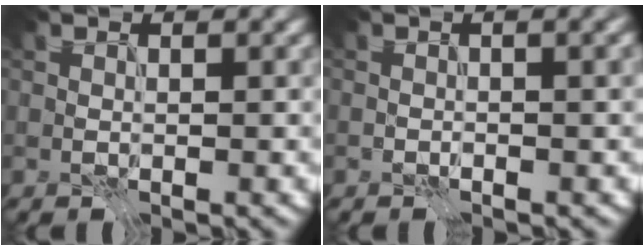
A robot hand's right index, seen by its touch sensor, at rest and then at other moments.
{"total": 4.5, "force": [1.5, 1.6, 4.0], "torque": [-0.028, 0.019, -0.003]}